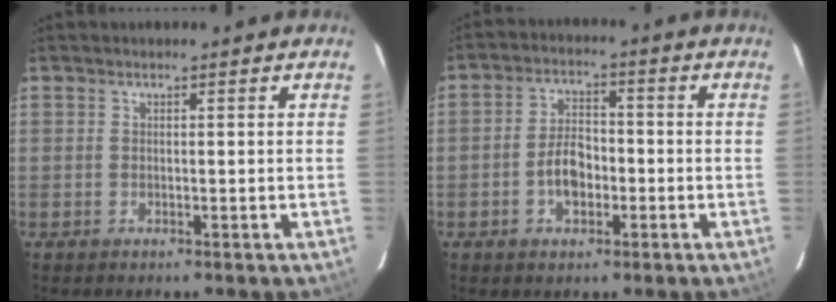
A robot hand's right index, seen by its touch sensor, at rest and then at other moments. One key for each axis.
{"total": 6.4, "fx": -2.1, "fy": 3.8, "fz": 4.7, "tx": -0.091, "ty": 0.014, "tz": -0.031}